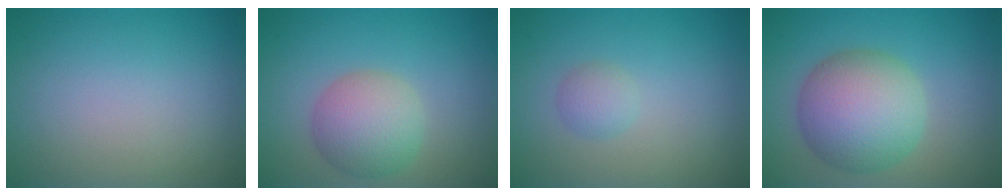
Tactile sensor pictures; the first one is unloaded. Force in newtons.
{"total": 4.8, "press": 4.8, "slide": 0.1}
{"total": 1.4, "press": 1.4, "slide": 0.1}
{"total": 8.1, "press": 8.1, "slide": 0.3}